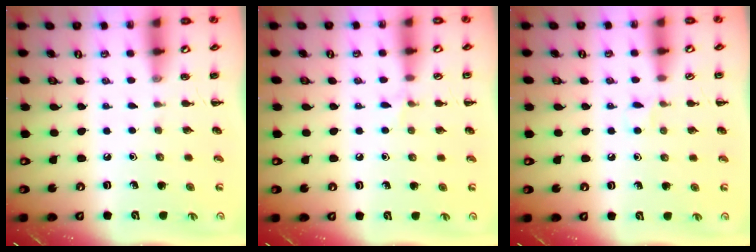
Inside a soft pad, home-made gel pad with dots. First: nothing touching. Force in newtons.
{"total": 4.3, "press": 4.1, "slide": 1.5}
{"total": 3.9, "press": 3.6, "slide": 1.5}